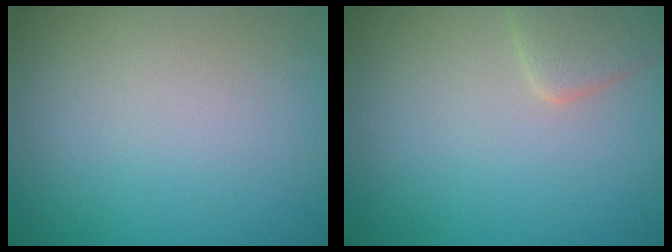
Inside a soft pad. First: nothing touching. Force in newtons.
{"total": 2.4, "press": 2.4, "slide": 0.1}